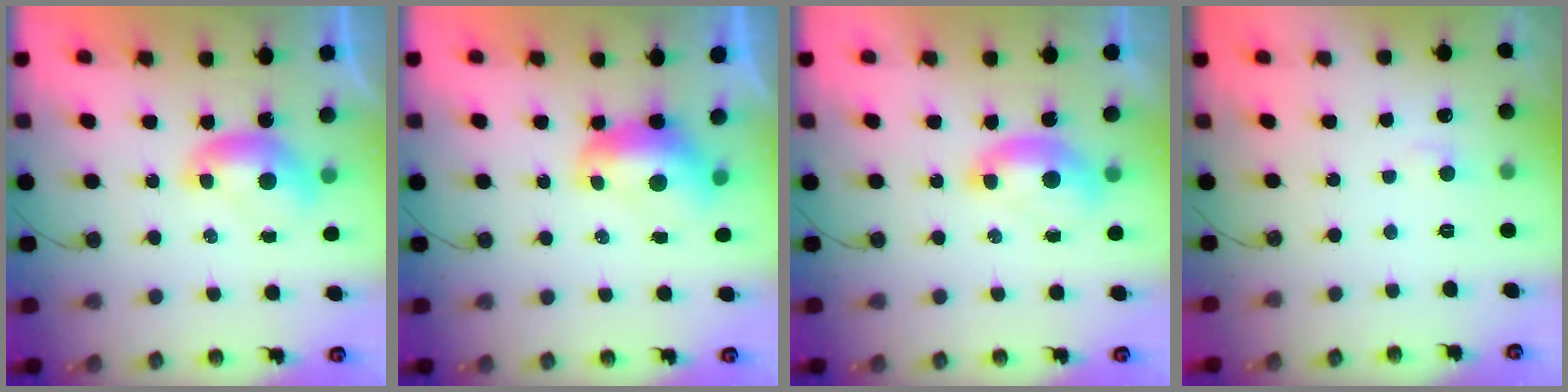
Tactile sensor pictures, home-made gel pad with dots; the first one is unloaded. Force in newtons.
{"total": 1.6, "press": 1.4, "slide": 0.7}
{"total": 1.5, "press": 1.4, "slide": 0.6}
{"total": 1.3, "press": 1.2, "slide": 0.6}